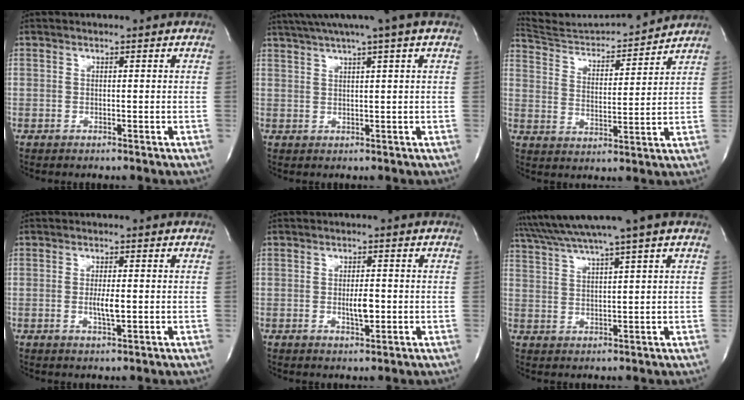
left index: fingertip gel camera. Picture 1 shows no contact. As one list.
[{"total": 7.7, "force": [5.8, -1.5, 4.9], "torque": [-0.081, 0.026, 0.083]}, {"total": 14.3, "force": [14.0, 0.8, 2.4], "torque": [-0.045, 0.000, 0.225]}, {"total": 2.9, "force": [-0.4, 0.5, 2.8], "torque": [-0.057, -0.005, -0.007]}, {"total": 3.2, "force": [-0.6, 0.9, 3.0], "torque": [-0.054, -0.002, -0.007]}, {"total": 8.8, "force": [7.0, -2.1, 5.0], "torque": [-0.092, 0.024, 0.115]}]